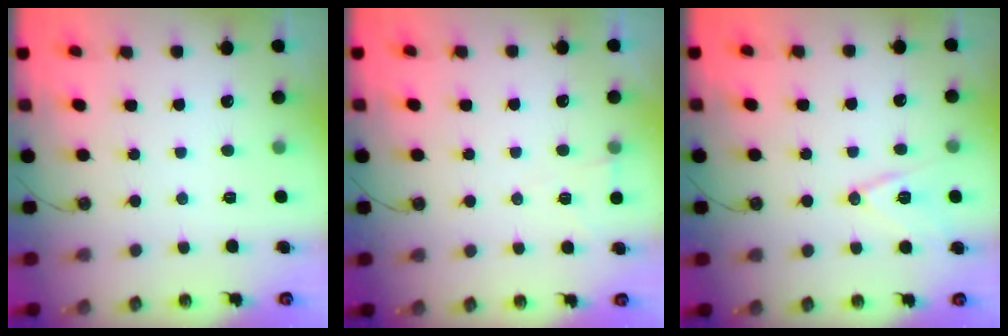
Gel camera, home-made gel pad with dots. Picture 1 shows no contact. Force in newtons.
{"total": 5.2, "press": 2.9, "slide": 4.3}
{"total": 10.2, "press": 9.6, "slide": 3.4}